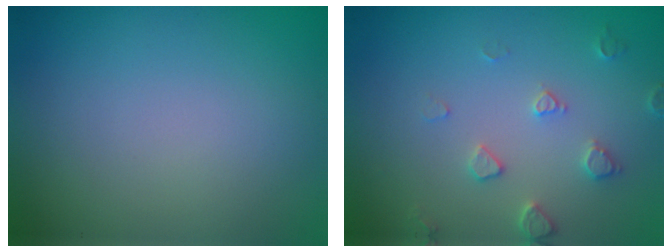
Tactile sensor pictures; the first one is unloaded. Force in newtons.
{"total": 2.2, "press": 2.2, "slide": 0.4}